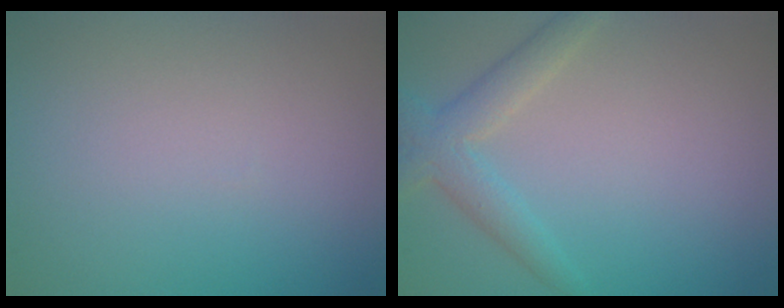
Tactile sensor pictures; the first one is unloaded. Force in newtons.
{"total": 3.1, "press": 3.1, "slide": 0.2}